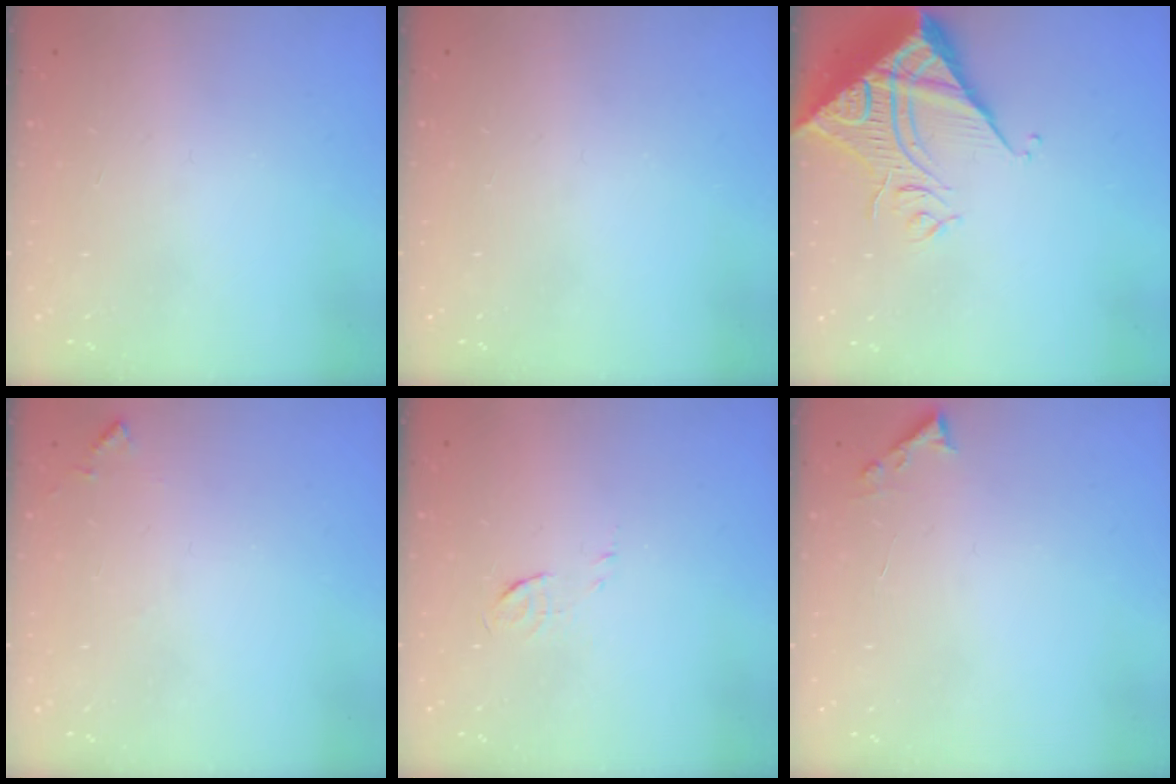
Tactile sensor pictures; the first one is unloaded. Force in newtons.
{"total": 0.0}
{"total": 12.1, "press": 12.0, "slide": 1.2}
{"total": 5.8, "press": 5.7, "slide": 0.7}
{"total": 4.2, "press": 4.1, "slide": 1.1}
{"total": 3.6, "press": 3.6, "slide": 0.5}